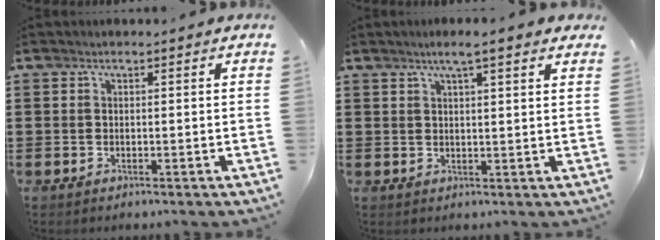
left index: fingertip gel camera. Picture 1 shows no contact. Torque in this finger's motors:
{"motor_torque": [2.14, 0.00, 0.33, 0.11]}